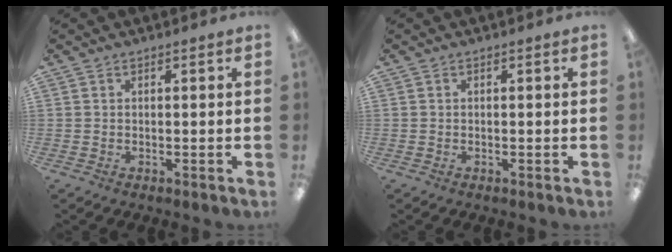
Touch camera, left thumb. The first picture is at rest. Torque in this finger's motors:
{"motor_torque": [-0.01, 0.01, 0.01, -0.01, 0.00]}